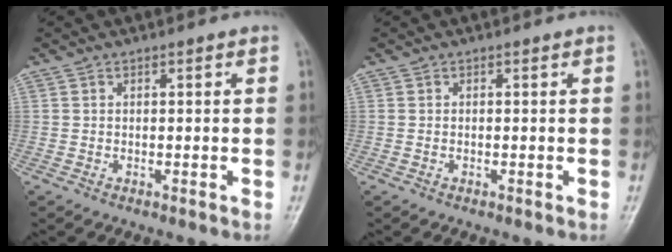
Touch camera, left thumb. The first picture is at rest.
{"total": 0.0}